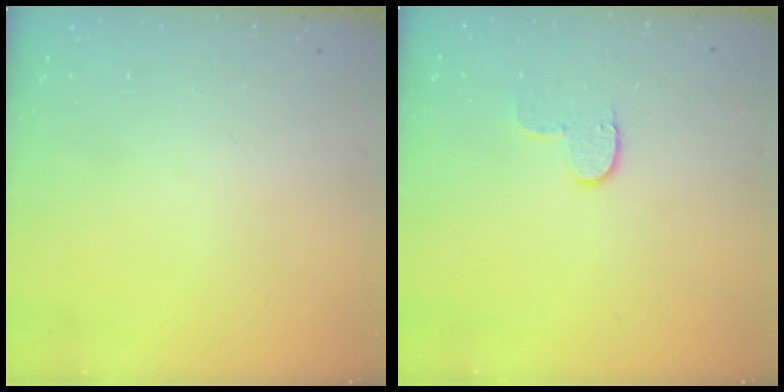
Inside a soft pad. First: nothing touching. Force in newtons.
{"total": 5.2, "press": 5.1, "slide": 0.6}